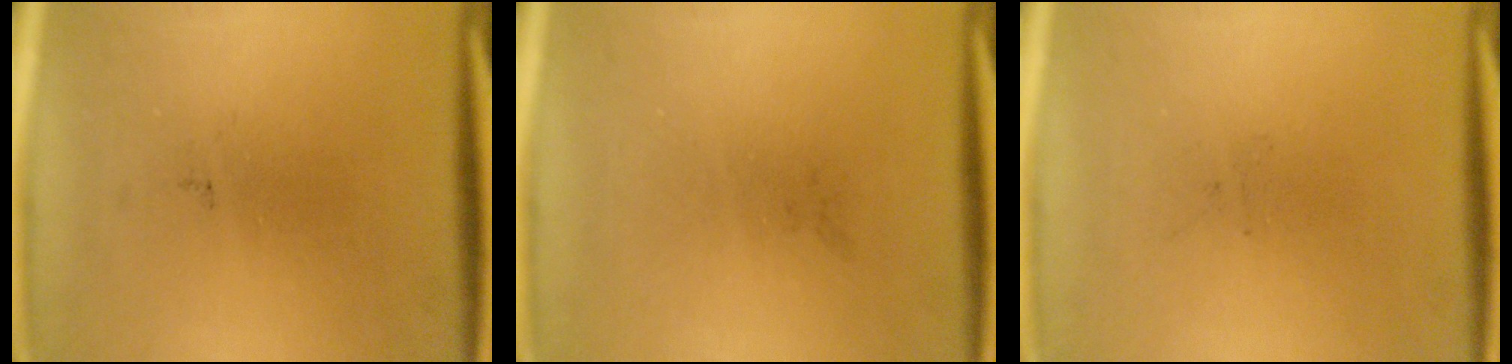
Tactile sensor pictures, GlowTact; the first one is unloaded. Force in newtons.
{"total": 0.0}
{"total": 0.0}